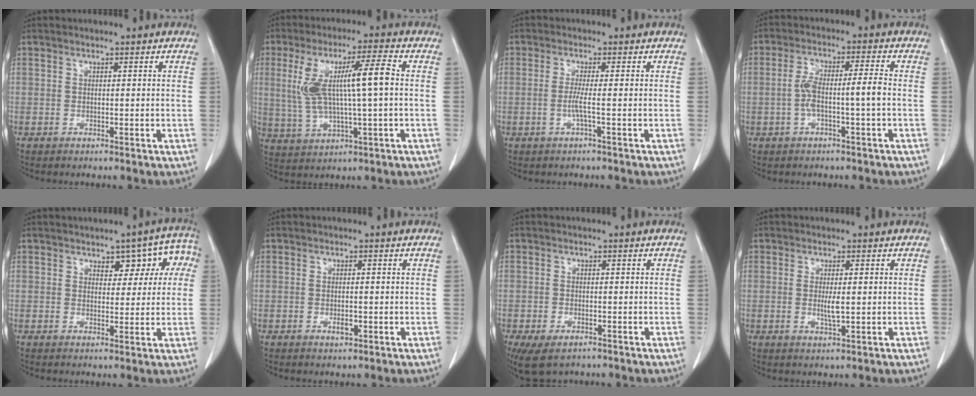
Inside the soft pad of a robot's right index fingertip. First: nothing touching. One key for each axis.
{"total": 11.2, "fx": 1.4, "fy": 1.3, "fz": 11.1, "tx": -0.225, "ty": 0.018, "tz": 0.031}
{"total": 2.3, "fx": -0.6, "fy": -0.5, "fz": 2.2, "tx": -0.048, "ty": -0.002, "tz": -0.013}
{"total": 5.8, "fx": -1.1, "fy": 0.2, "fz": 5.7, "tx": -0.118, "ty": 0.020, "tz": -0.017}
{"total": 6.2, "fx": 2.0, "fy": 3.1, "fz": 4.9, "tx": -0.043, "ty": 0.026, "tz": 0.024}
{"total": 1.7, "fx": -0.5, "fy": 0.6, "fz": 1.4, "tx": -0.027, "ty": -0.001, "tz": -0.005}
{"total": 5.7, "fx": -3.9, "fy": 2.7, "fz": 3.2, "tx": -0.059, "ty": -0.010, "tz": -0.059}
{"total": 2.6, "fx": 0.0, "fy": 0.3, "fz": 2.6, "tx": -0.050, "ty": -0.005, "tz": 0.000}